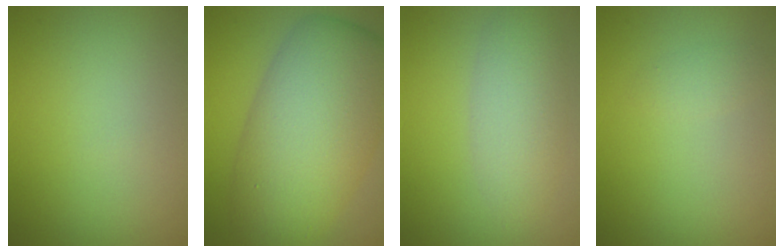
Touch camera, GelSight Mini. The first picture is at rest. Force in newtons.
{"total": 11.2, "press": 11.2, "slide": 0.6}
{"total": 3.7, "press": 3.7, "slide": 0.1}
{"total": 0.9, "press": 0.9, "slide": 0.0}